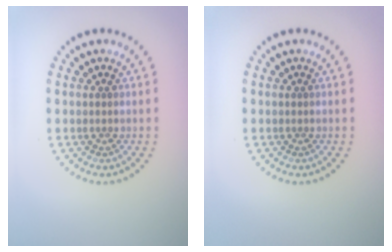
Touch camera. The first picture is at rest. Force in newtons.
{"total": 0.0}